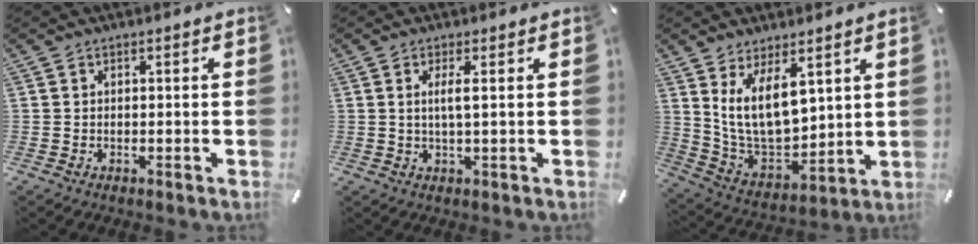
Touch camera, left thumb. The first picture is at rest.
{"total": 3.9, "force": [0.8, 0.4, 3.8], "torque": [-0.076, -0.002, 0.010]}
{"total": 13.8, "force": [6.8, 7.7, 9.2], "torque": [-0.192, -0.055, 0.127]}